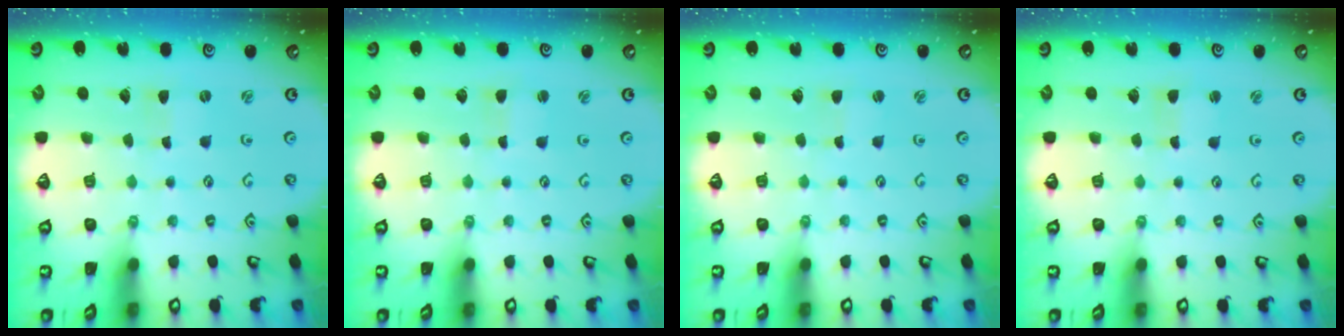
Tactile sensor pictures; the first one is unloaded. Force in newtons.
{"total": 0.7, "press": 0.7, "slide": 0.1}
{"total": 1.1, "press": 1.1, "slide": 0.2}
{"total": 1.1, "press": 1.0, "slide": 0.2}